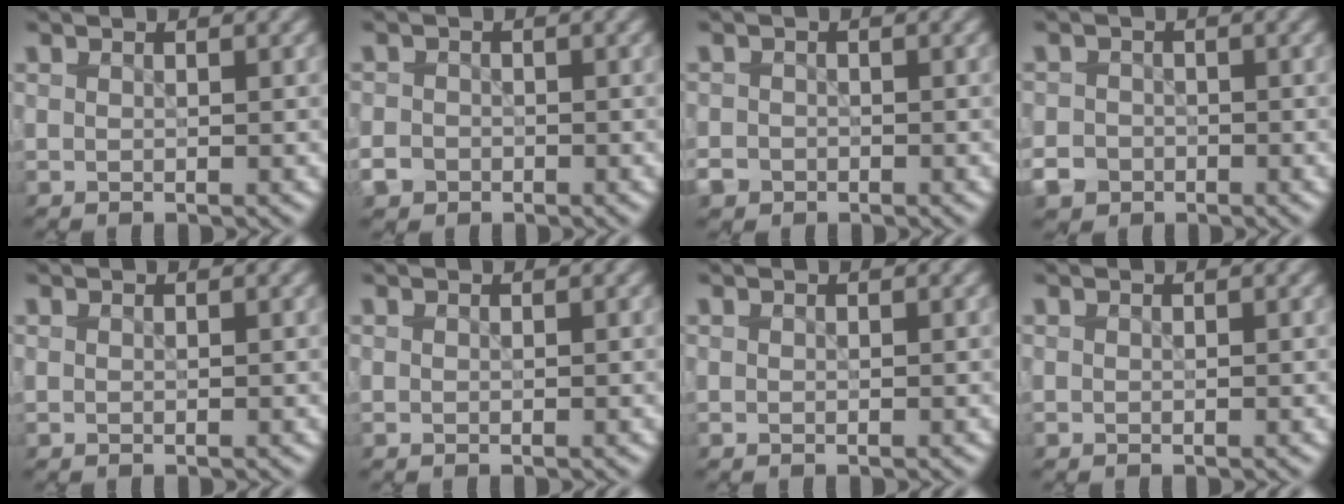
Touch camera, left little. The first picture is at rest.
{"total": 1.9, "force": [-1.0, 1.5, 0.5], "torque": [-0.006, -0.002, -0.021]}
{"total": 1.5, "force": [-0.9, 1.2, 0.3], "torque": [-0.001, -0.002, -0.019]}
{"total": 2.6, "force": [-1.4, 2.1, 0.6], "torque": [-0.007, -0.002, -0.029]}
{"total": 0.0}
{"total": 0.0}
{"total": 0.0}
{"total": 0.0}